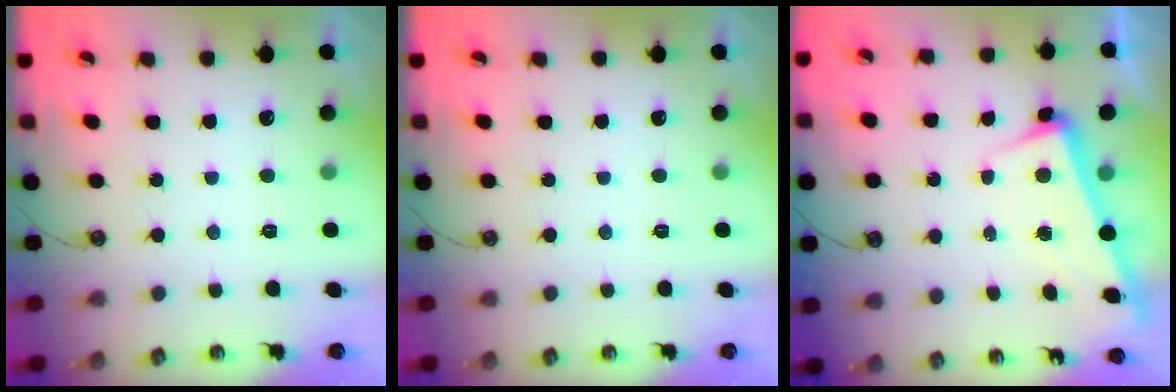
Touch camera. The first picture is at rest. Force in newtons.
{"total": 0.0}
{"total": 3.3, "press": 3.2, "slide": 1.1}